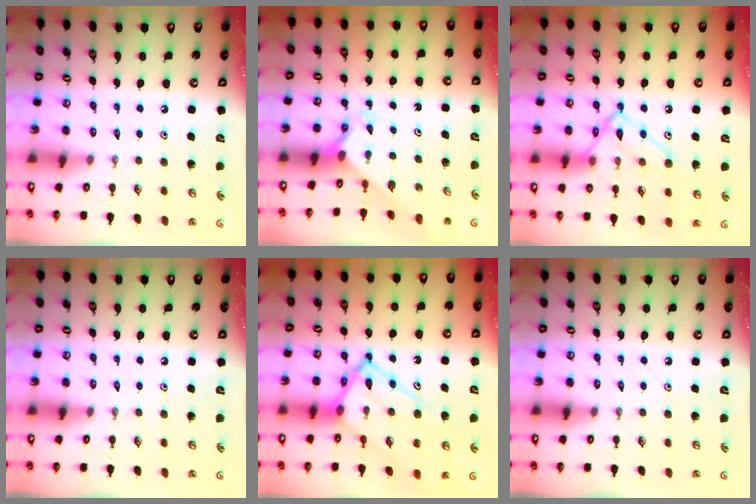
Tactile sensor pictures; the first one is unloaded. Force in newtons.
{"total": 2.0, "press": 2.0, "slide": 0.2}
{"total": 13.2, "press": 13.2, "slide": 0.9}
{"total": 0.0}
{"total": 17.2, "press": 17.0, "slide": 2.5}
{"total": 0.0}